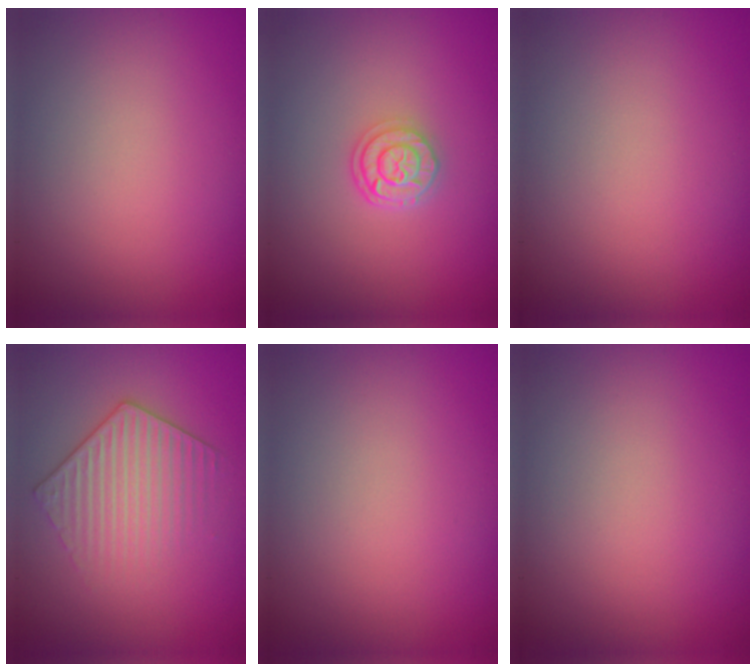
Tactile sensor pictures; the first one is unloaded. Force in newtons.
{"total": 2.7, "press": 2.2, "slide": 1.5}
{"total": 0.0}
{"total": 3.7, "press": 3.5, "slide": 1.2}
{"total": 0.0}
{"total": 0.0}